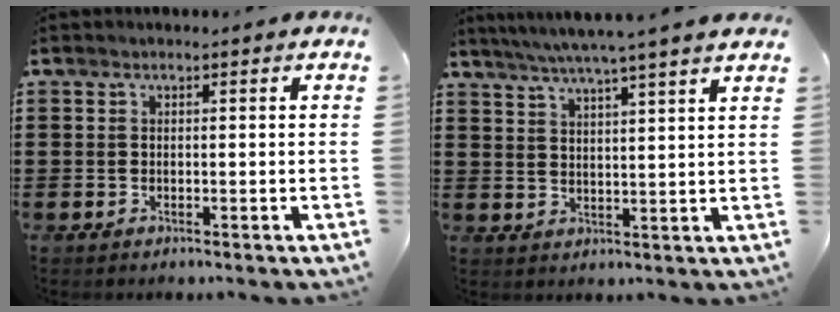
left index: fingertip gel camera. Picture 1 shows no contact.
{"total": 5.1, "force": [4.3, -0.9, 2.4], "torque": [-0.060, -0.020, 0.073]}